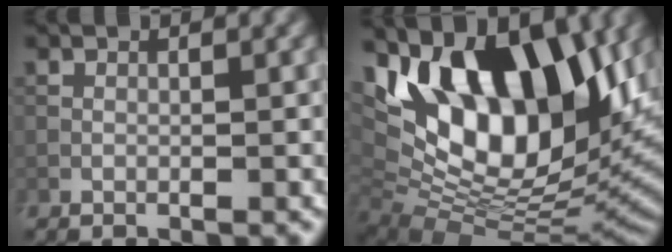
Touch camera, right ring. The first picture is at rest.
{"total": 16.8, "force": [5.5, 9.1, 13.1], "torque": [-0.219, 0.008, 0.086]}